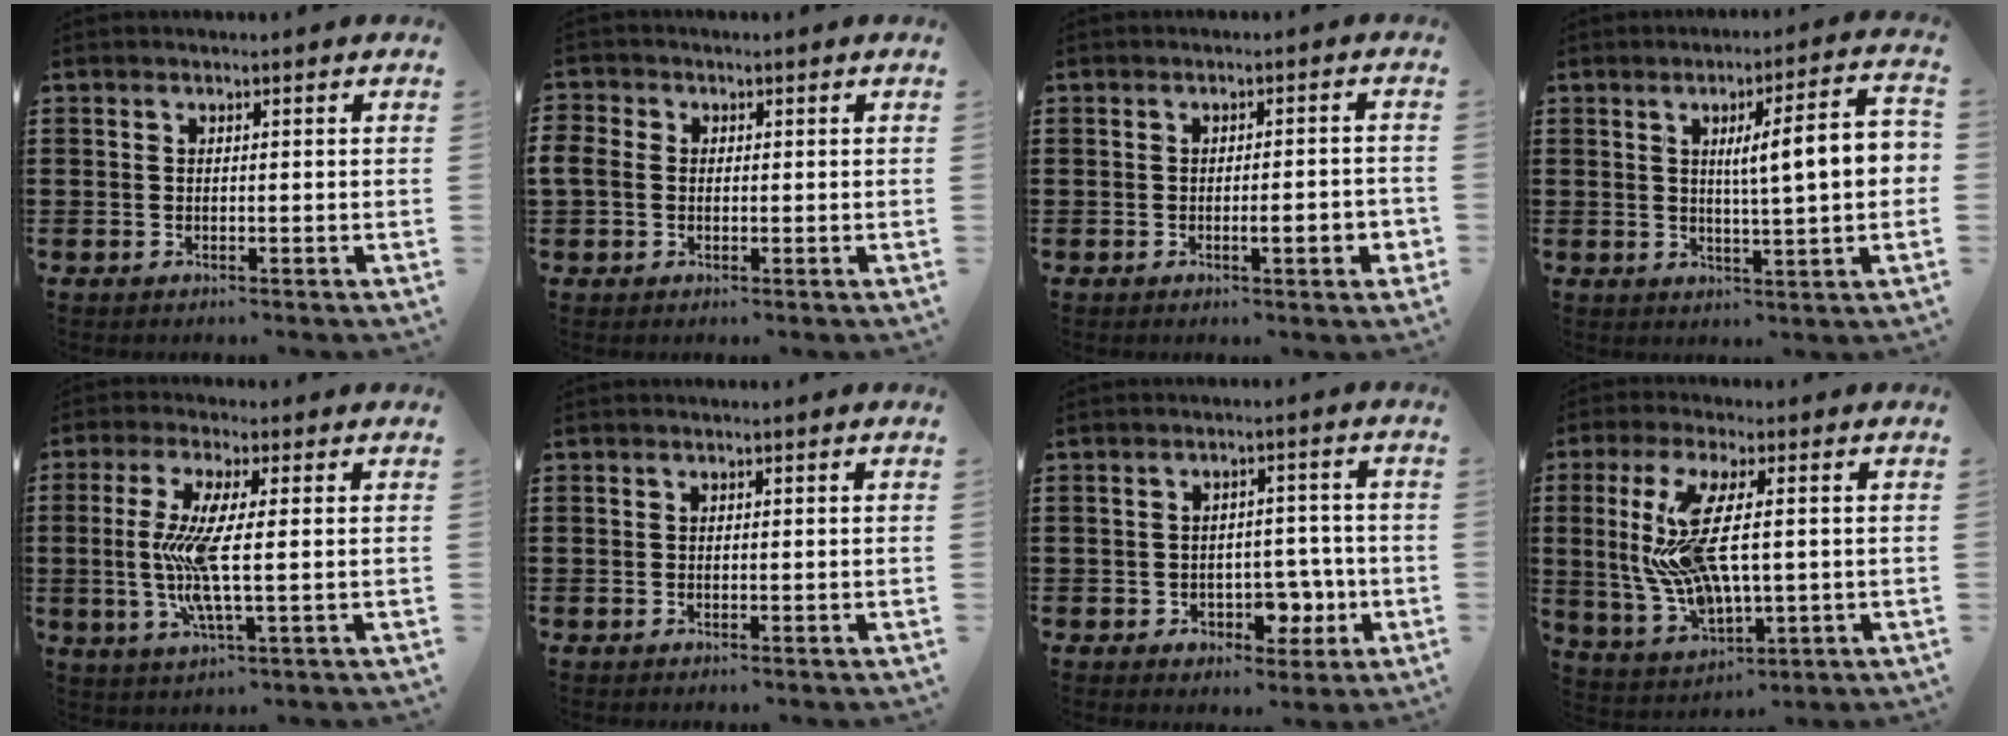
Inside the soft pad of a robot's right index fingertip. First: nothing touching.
{"total": 2.3, "force": [-0.2, 1.9, 1.3], "torque": [-0.037, 0.004, -0.009]}
{"total": 3.7, "force": [-1.1, 0.6, 3.4], "torque": [-0.047, -0.006, -0.018]}
{"total": 8.8, "force": [1.3, 0.8, 8.7], "torque": [-0.143, -0.005, 0.011]}
{"total": 8.4, "force": [0.1, 0.9, 8.3], "torque": [-0.179, -0.021, -0.008]}
{"total": 0.0}
{"total": 5.0, "force": [-1.5, 4.0, 2.6], "torque": [-0.037, 0.005, -0.029]}
{"total": 11.5, "force": [0.7, 4.3, 10.6], "torque": [-0.236, -0.012, 0.009]}